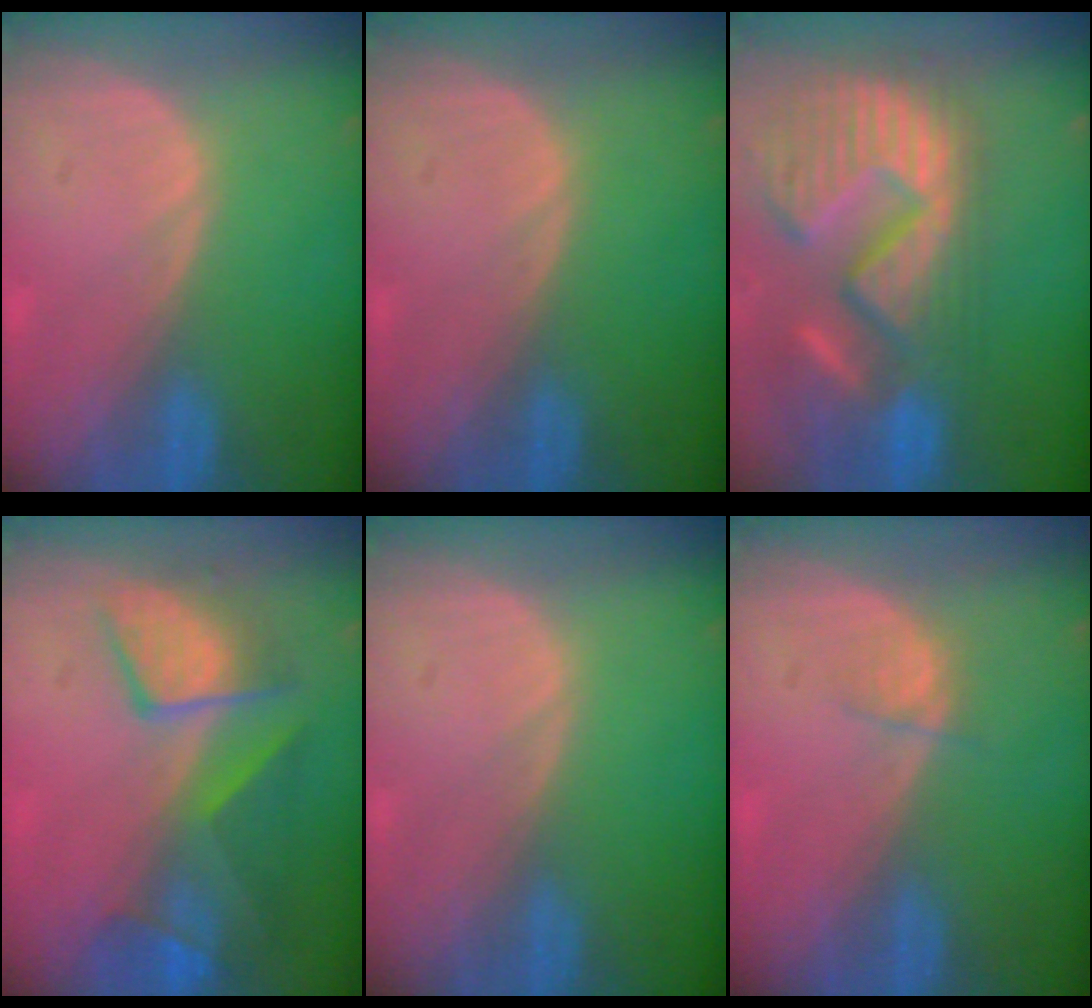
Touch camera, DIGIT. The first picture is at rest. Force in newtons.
{"total": 0.0}
{"total": 15.3, "press": 12.7, "slide": 8.4}
{"total": 9.7, "press": 8.4, "slide": 4.7}
{"total": 0.0}
{"total": 1.4, "press": 1.3, "slide": 0.6}